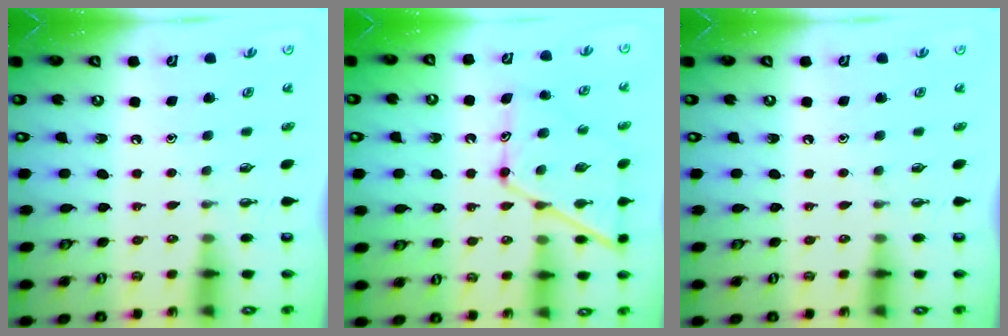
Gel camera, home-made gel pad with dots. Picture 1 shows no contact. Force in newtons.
{"total": 13.8, "press": 13.8, "slide": 1.2}
{"total": 0.0}